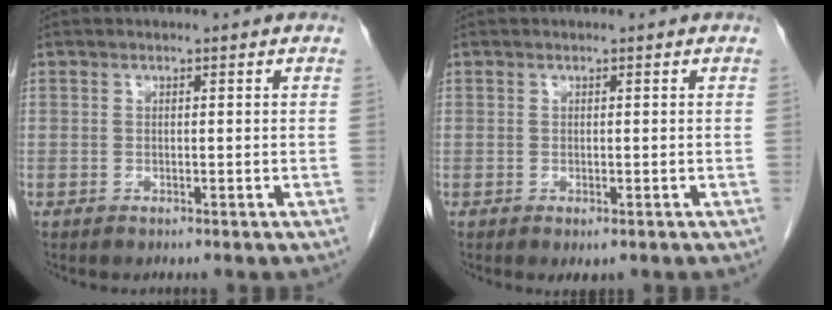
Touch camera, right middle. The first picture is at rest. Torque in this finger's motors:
{"motor_torque": [0.03, -0.01, 0.01, 0.00]}